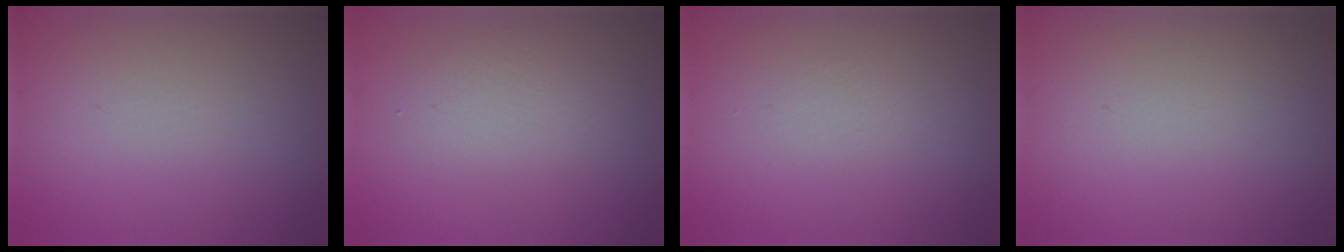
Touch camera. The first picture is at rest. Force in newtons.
{"total": 2.4, "press": 2.4, "slide": 0.1}
{"total": 0.0}
{"total": 0.0}